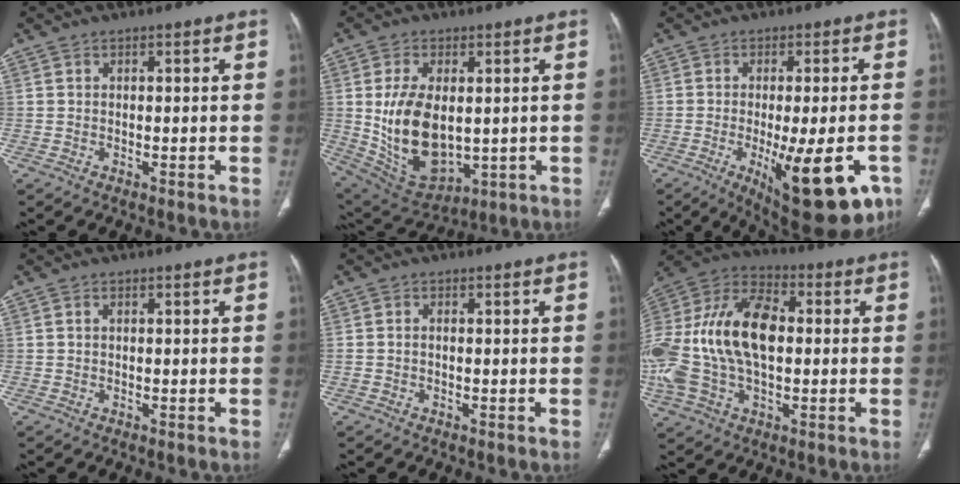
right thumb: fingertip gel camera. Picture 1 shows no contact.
{"total": 16.1, "force": [0.4, 9.3, 13.1], "torque": [-0.223, -0.013, 0.035]}
{"total": 18.4, "force": [-7.2, 6.1, 15.8], "torque": [-0.173, -0.007, -0.087]}
{"total": 0.5, "force": [0.1, 0.3, 0.4], "torque": [-0.010, 0.002, 0.003]}
{"total": 0.8, "force": [-0.2, 0.6, 0.6], "torque": [-0.015, 0.004, -0.001]}
{"total": 25.3, "force": [0.6, 15.2, 20.3], "torque": [-0.453, 0.024, 0.012]}